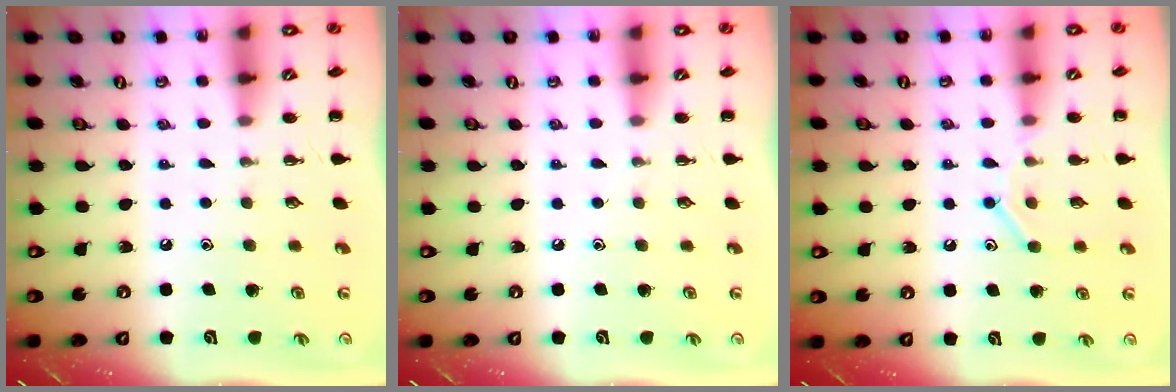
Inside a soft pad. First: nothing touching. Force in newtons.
{"total": 0.0}
{"total": 9.4, "press": 9.2, "slide": 1.7}